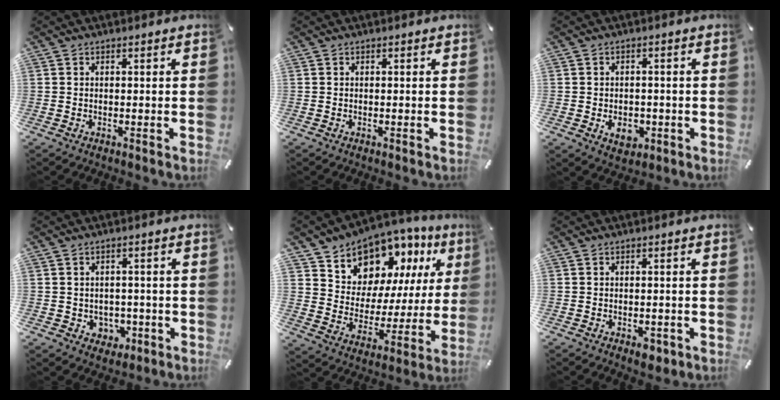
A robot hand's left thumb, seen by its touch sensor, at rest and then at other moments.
{"total": 0.0}
{"total": 5.3, "force": [-1.4, 4.1, 3.0], "torque": [-0.048, -0.003, -0.028]}
{"total": 4.1, "force": [-0.2, 4.0, 0.9], "torque": [0.002, -0.001, -0.006]}
{"total": 11.3, "force": [8.8, 7.0, 0.7], "torque": [-0.024, -0.099, 0.160]}
{"total": 3.0, "force": [-1.4, 1.8, 2.0], "torque": [-0.037, 0.005, -0.025]}